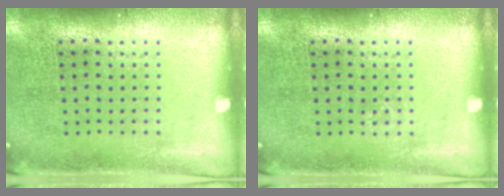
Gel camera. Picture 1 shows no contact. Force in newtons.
{"total": 0.5, "press": 0.5, "slide": 0.2}